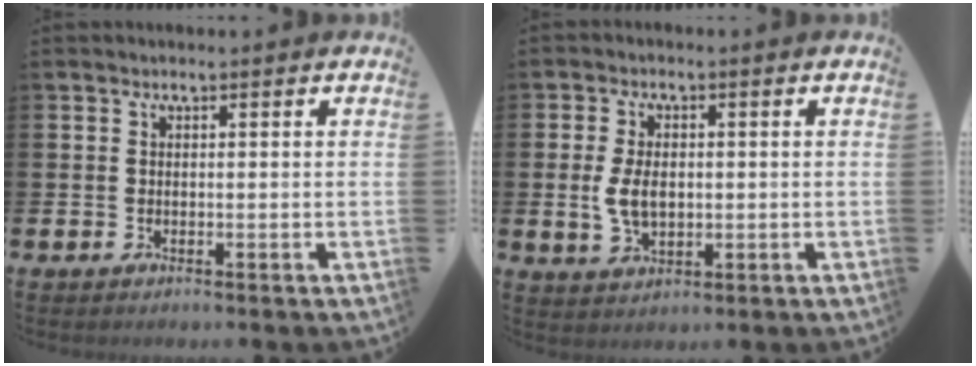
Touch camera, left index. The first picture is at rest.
{"total": 5.1, "force": [0.1, 3.1, 4.0], "torque": [-0.077, 0.006, -0.003]}